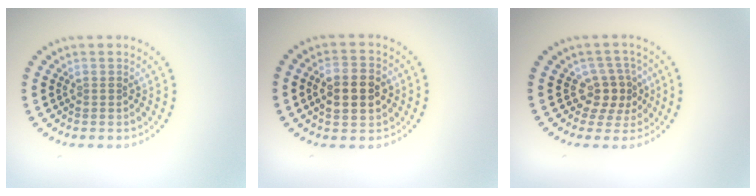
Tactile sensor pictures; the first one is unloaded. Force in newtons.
{"total": 5.0, "press": 5.0, "slide": 0.3}
{"total": 2.7, "press": 2.1, "slide": 1.6}